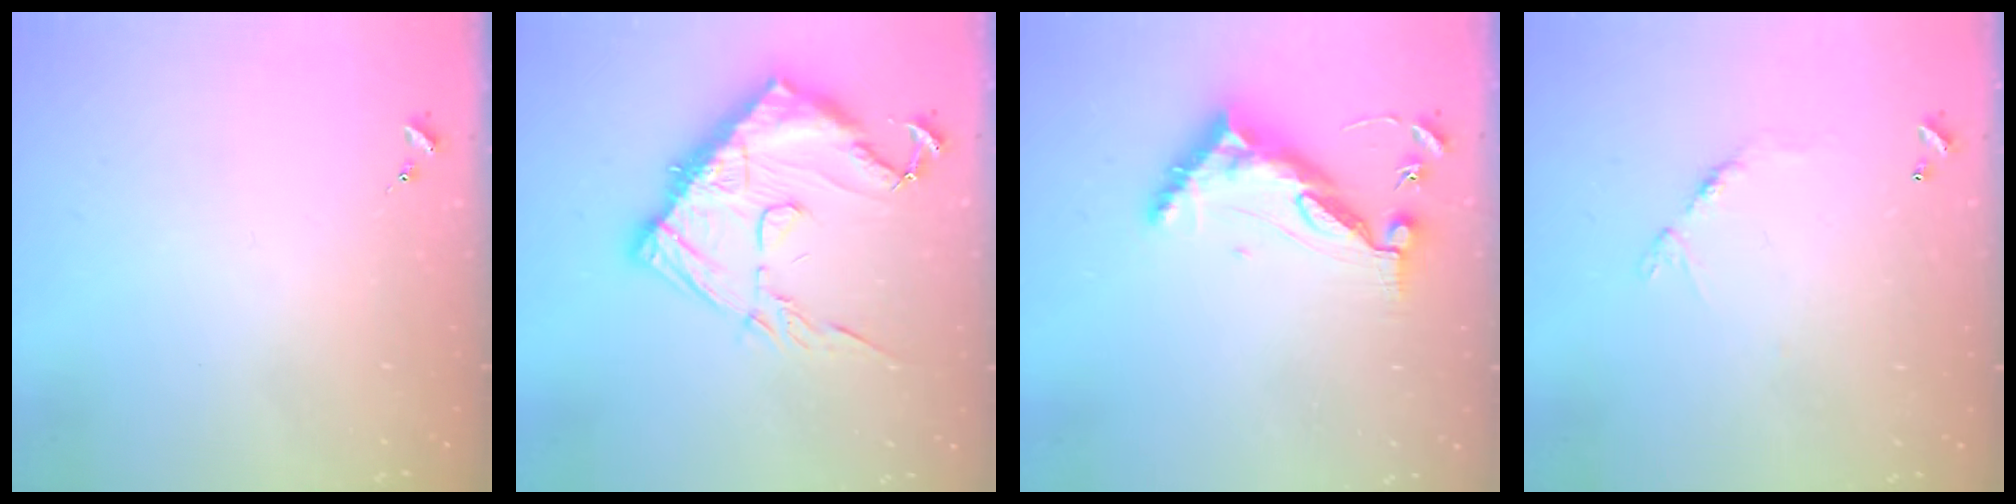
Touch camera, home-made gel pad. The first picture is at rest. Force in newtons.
{"total": 18.7, "press": 18.6, "slide": 1.2}
{"total": 10.6, "press": 10.5, "slide": 0.9}
{"total": 5.9, "press": 5.9, "slide": 0.4}